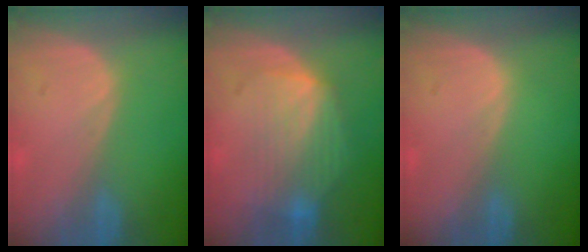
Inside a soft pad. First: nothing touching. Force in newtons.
{"total": 7.6, "press": 7.4, "slide": 1.9}
{"total": 0.0}